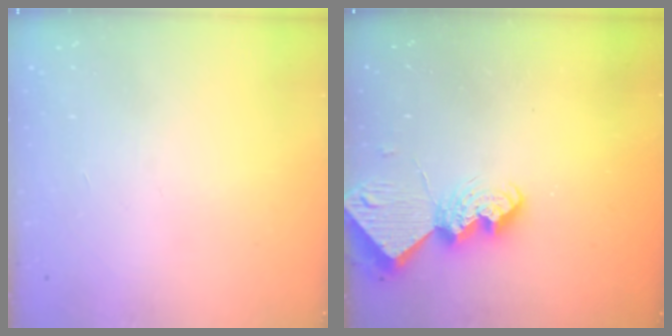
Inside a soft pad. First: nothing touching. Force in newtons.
{"total": 11.5, "press": 11.4, "slide": 1.0}